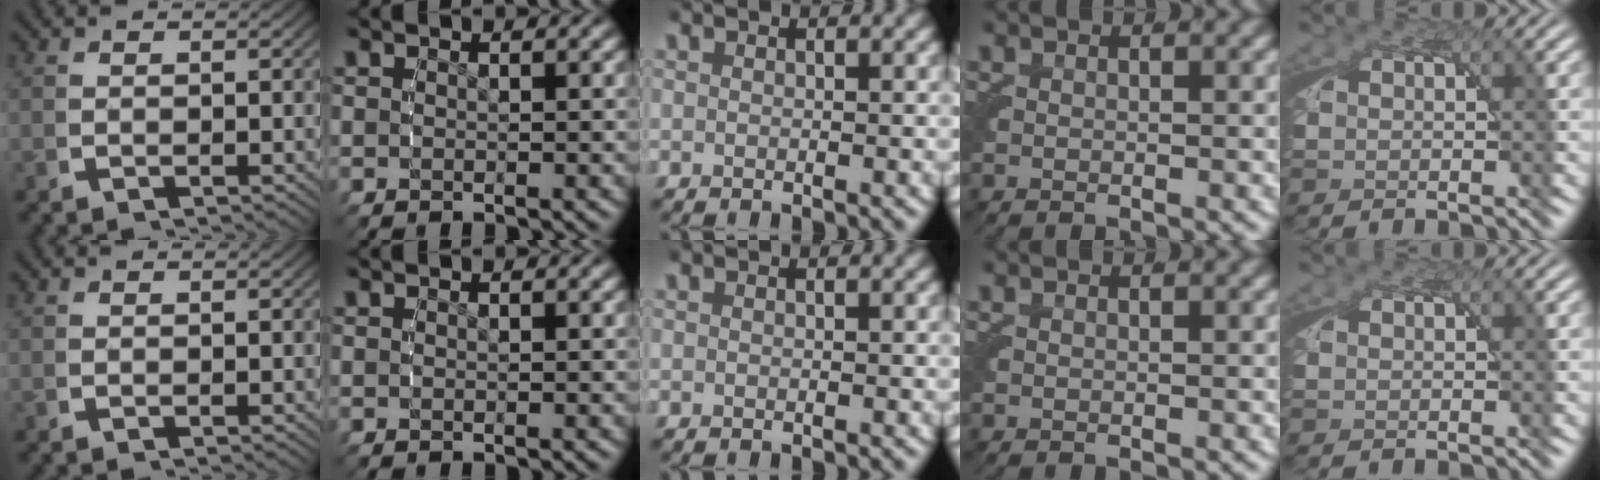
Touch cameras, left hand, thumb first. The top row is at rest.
{}